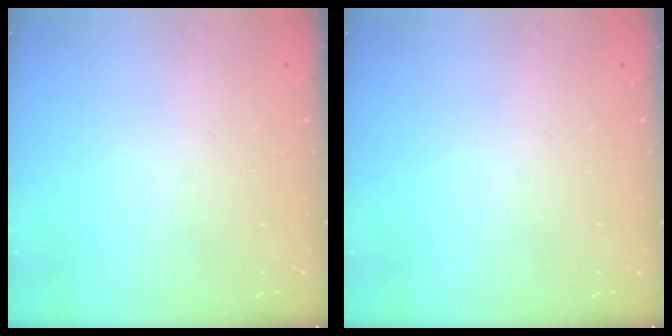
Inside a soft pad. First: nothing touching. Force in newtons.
{"total": 0.0}